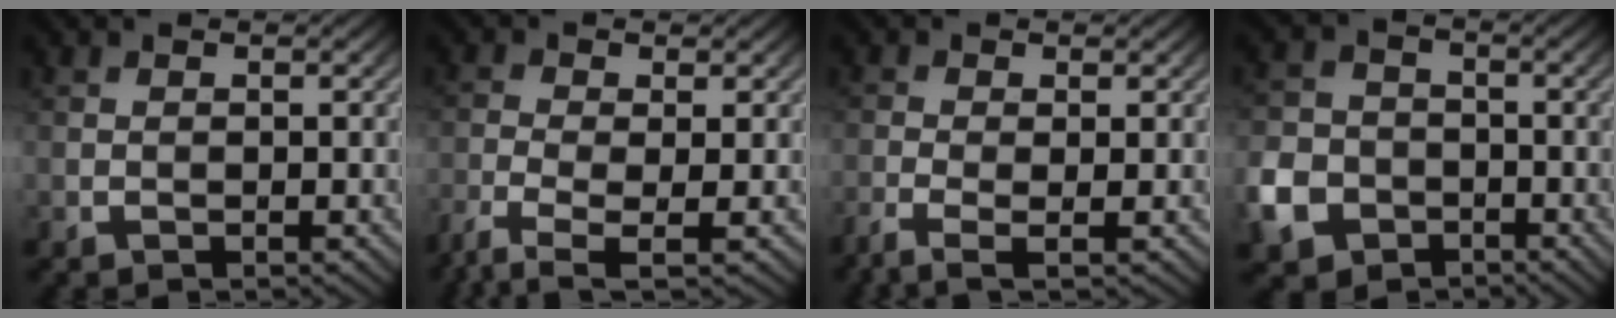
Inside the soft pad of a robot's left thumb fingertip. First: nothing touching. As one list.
[{"total": 4.6, "force": [-2.6, 1.5, 3.4], "torque": [-0.086, -0.011, -0.058]}, {"total": 2.9, "force": [-1.7, 0.8, 2.3], "torque": [-0.057, -0.006, -0.040]}, {"total": 6.4, "force": [-3.2, 5.1, 2.1], "torque": [-0.064, -0.010, -0.077]}]